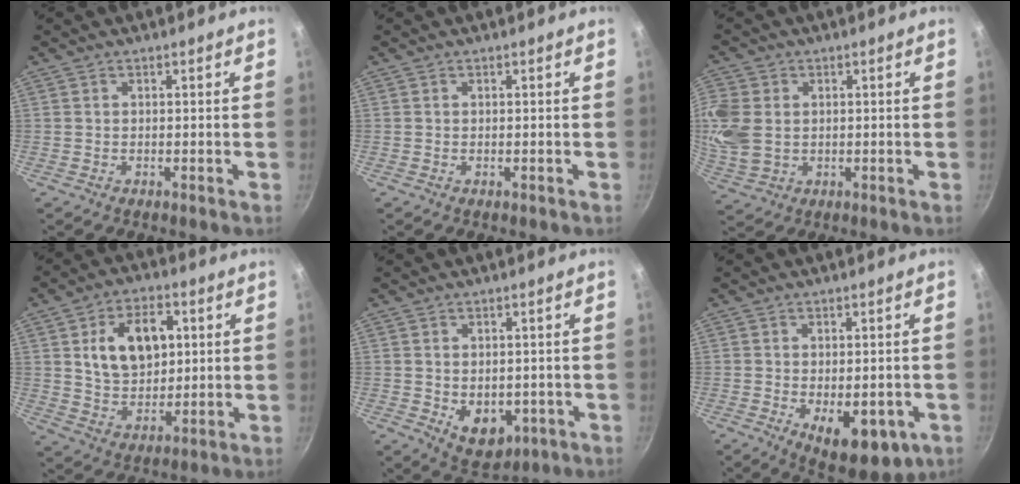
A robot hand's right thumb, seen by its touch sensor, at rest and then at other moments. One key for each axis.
{"total": 0.0}
{"total": 10.1, "fx": 1.1, "fy": 7.8, "fz": 6.3, "tx": -0.136, "ty": -0.006, "tz": 0.022}
{"total": 13.7, "fx": 3.1, "fy": 9.2, "fz": 9.6, "tx": -0.127, "ty": -0.007, "tz": 0.055}
{"total": 7.9, "fx": -1.4, "fy": 5.6, "fz": 5.5, "tx": -0.053, "ty": -0.007, "tz": -0.002}
{"total": 12.5, "fx": -3.8, "fy": 6.2, "fz": 10.2, "tx": -0.104, "ty": -0.009, "tz": -0.035}